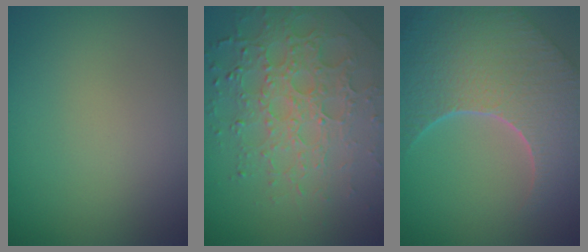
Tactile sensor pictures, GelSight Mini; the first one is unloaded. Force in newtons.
{"total": 6.2, "press": 4.7, "slide": 4.0}
{"total": 8.7, "press": 6.2, "slide": 6.2}